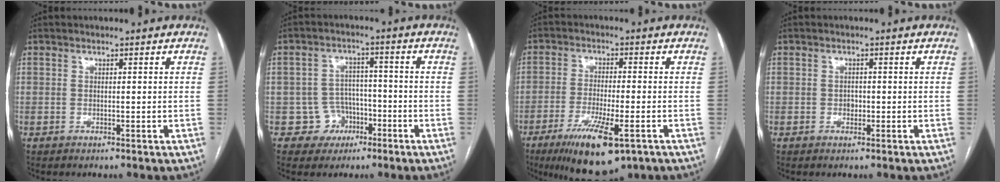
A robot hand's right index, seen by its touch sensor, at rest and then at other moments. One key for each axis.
{"total": 5.3, "fx": -2.3, "fy": 4.8, "fz": 0.2, "tx": 0.009, "ty": 0.016, "tz": -0.032}
{"total": 12.2, "fx": -6.8, "fy": 2.7, "fz": 9.8, "tx": -0.168, "ty": -0.026, "tz": -0.105}
{"total": 1.0, "fx": -0.2, "fy": 0.8, "fz": 0.6, "tx": -0.009, "ty": 0.002, "tz": -0.005}